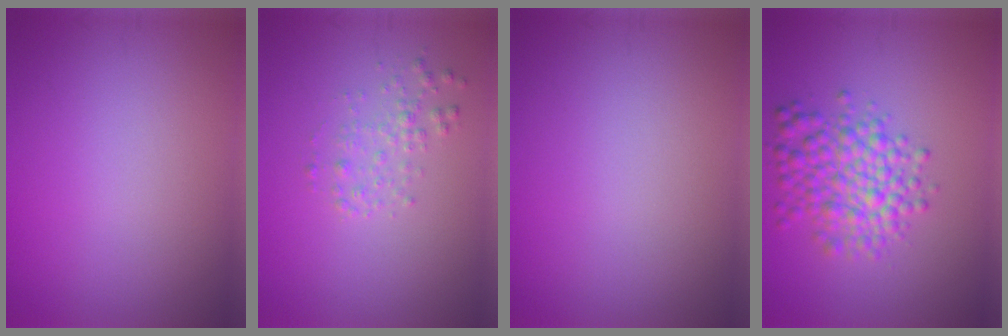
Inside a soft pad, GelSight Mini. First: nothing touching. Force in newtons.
{"total": 1.6, "press": 1.6, "slide": 0.0}
{"total": 0.0}
{"total": 5.4, "press": 5.4, "slide": 0.1}